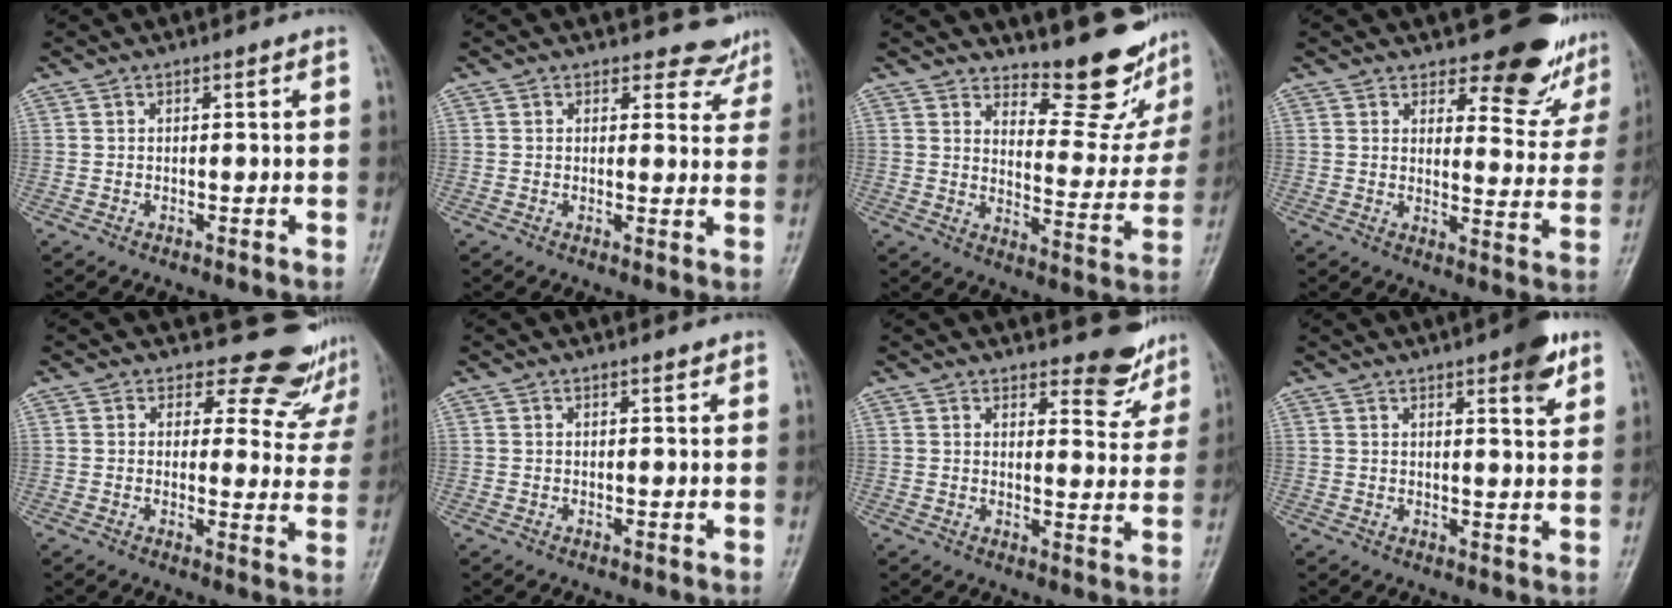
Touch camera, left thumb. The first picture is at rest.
{"total": 5.0, "force": [4.4, 2.2, -0.6], "torque": [0.039, -0.034, 0.034]}
{"total": 14.3, "force": [12.7, 4.1, 5.2], "torque": [-0.035, -0.119, 0.166]}
{"total": 13.8, "force": [11.5, 5.4, 5.2], "torque": [-0.019, -0.098, 0.130]}
{"total": 12.8, "force": [11.6, 5.4, 1.3], "torque": [0.038, -0.094, 0.110]}
{"total": 1.0, "force": [0.8, 0.3, 0.4], "torque": [-0.006, -0.005, 0.011]}
{"total": 7.4, "force": [6.2, 3.1, 2.6], "torque": [-0.005, -0.052, 0.075]}
{"total": 6.8, "force": [4.0, 1.7, 5.2], "torque": [-0.060, -0.018, 0.049]}